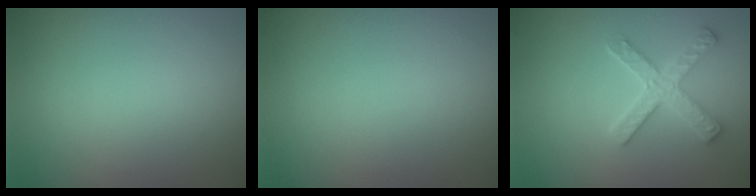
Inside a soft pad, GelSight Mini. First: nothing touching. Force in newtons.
{"total": 0.0}
{"total": 3.0, "press": 2.9, "slide": 0.7}